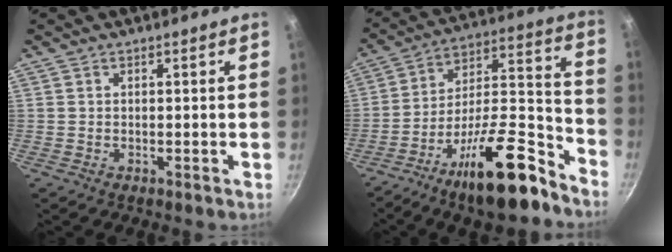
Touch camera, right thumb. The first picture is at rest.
{"total": 21.3, "force": [-14.0, 6.3, 14.8], "torque": [-0.197, 0.107, -0.237]}